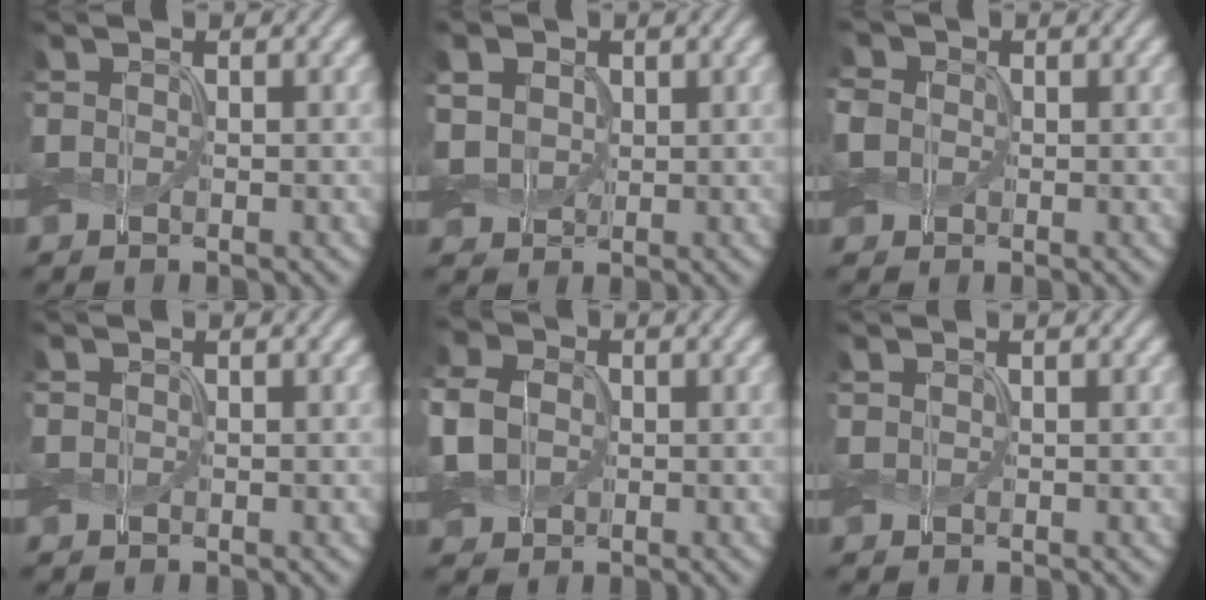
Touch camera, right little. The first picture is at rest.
{"total": 5.6, "force": [1.6, 4.6, 2.8], "torque": [-0.092, 0.016, 0.020]}
{"total": 3.9, "force": [0.6, 3.4, 1.9], "torque": [-0.070, 0.017, -0.002]}
{"total": 0.0}
{"total": 6.9, "force": [0.2, 5.7, 3.9], "torque": [-0.100, 0.019, -0.017]}
{"total": 0.0}